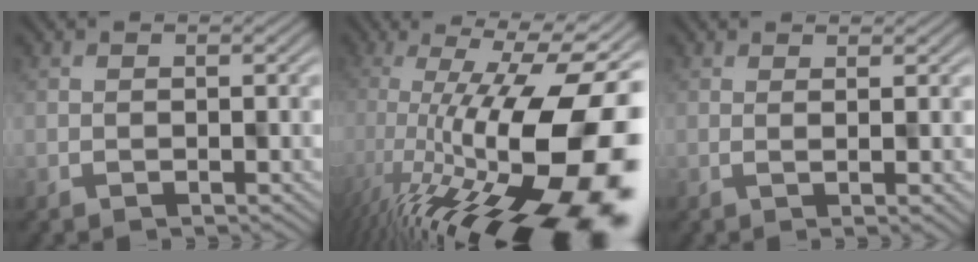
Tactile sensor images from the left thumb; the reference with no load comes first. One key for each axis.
{"total": 19.7, "fx": -3.7, "fy": 6.7, "fz": 18.2, "tx": -0.268, "ty": -0.016, "tz": -0.069}
{"total": 2.2, "fx": 0.6, "fy": 0.3, "fz": 2.1, "tx": -0.020, "ty": 0.009, "tz": 0.003}